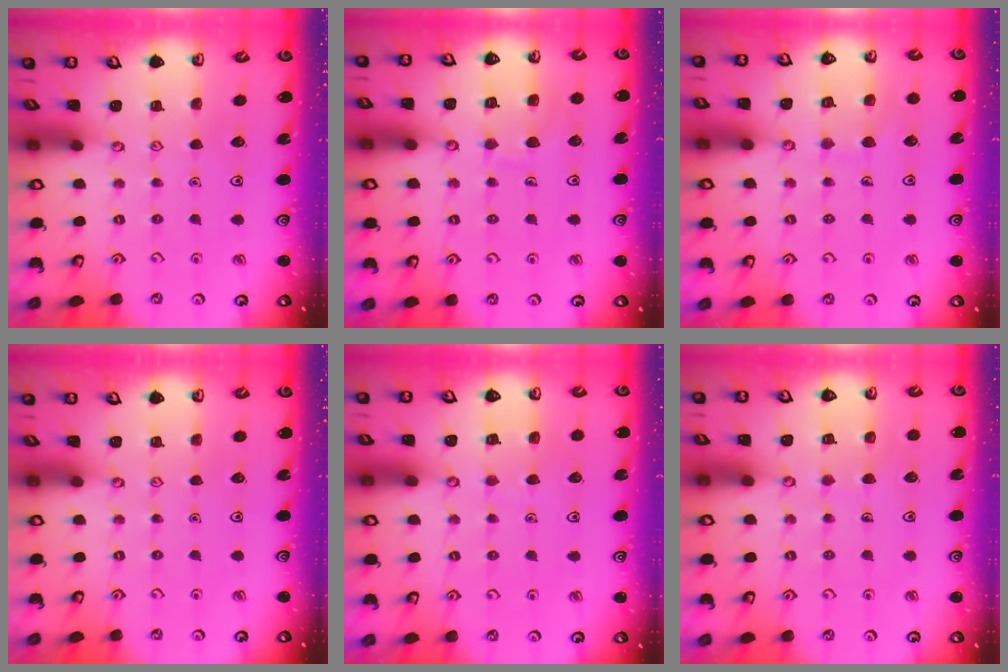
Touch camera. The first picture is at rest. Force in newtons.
{"total": 8.0, "press": 8.0, "slide": 0.8}
{"total": 7.4, "press": 7.4, "slide": 0.4}
{"total": 0.0}
{"total": 4.6, "press": 4.6, "slide": 0.4}
{"total": 5.2, "press": 5.2, "slide": 0.4}